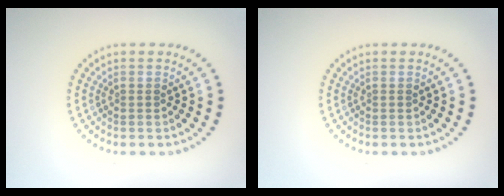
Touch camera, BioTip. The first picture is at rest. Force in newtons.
{"total": 0.0}